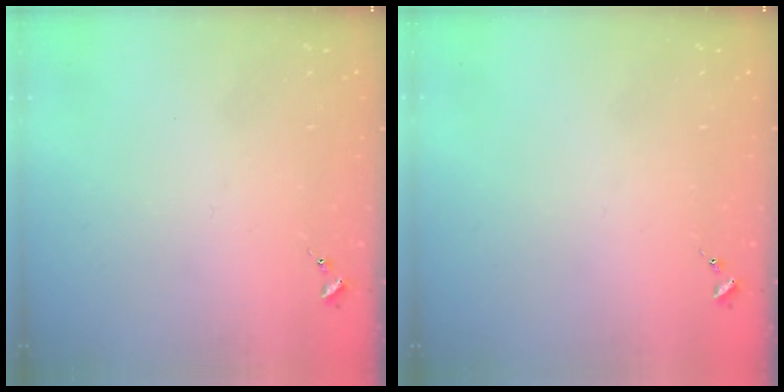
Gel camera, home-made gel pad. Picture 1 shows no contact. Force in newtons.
{"total": 0.0}